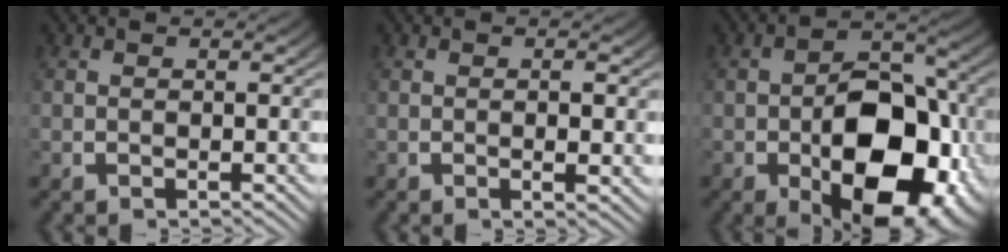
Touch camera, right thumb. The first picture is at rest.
{"total": 1.0, "force": [-0.2, 0.0, 1.0], "torque": [-0.020, -0.004, -0.004]}
{"total": 16.2, "force": [-4.4, 9.6, 12.3], "torque": [-0.208, -0.055, -0.042]}